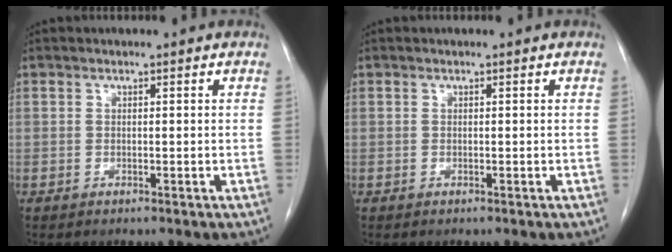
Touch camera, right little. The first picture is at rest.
{"total": 0.0}